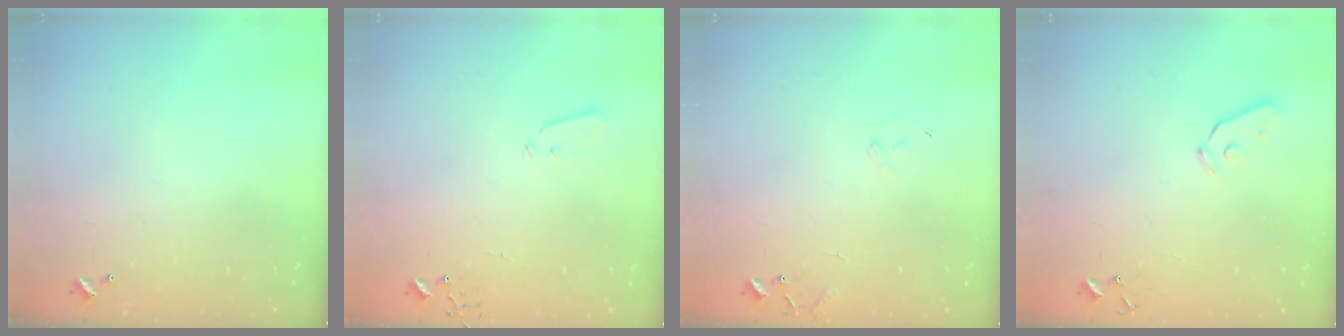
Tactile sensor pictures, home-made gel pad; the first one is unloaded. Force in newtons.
{"total": 3.6, "press": 3.6, "slide": 0.6}
{"total": 7.6, "press": 7.6, "slide": 0.7}
{"total": 5.7, "press": 5.7, "slide": 0.4}